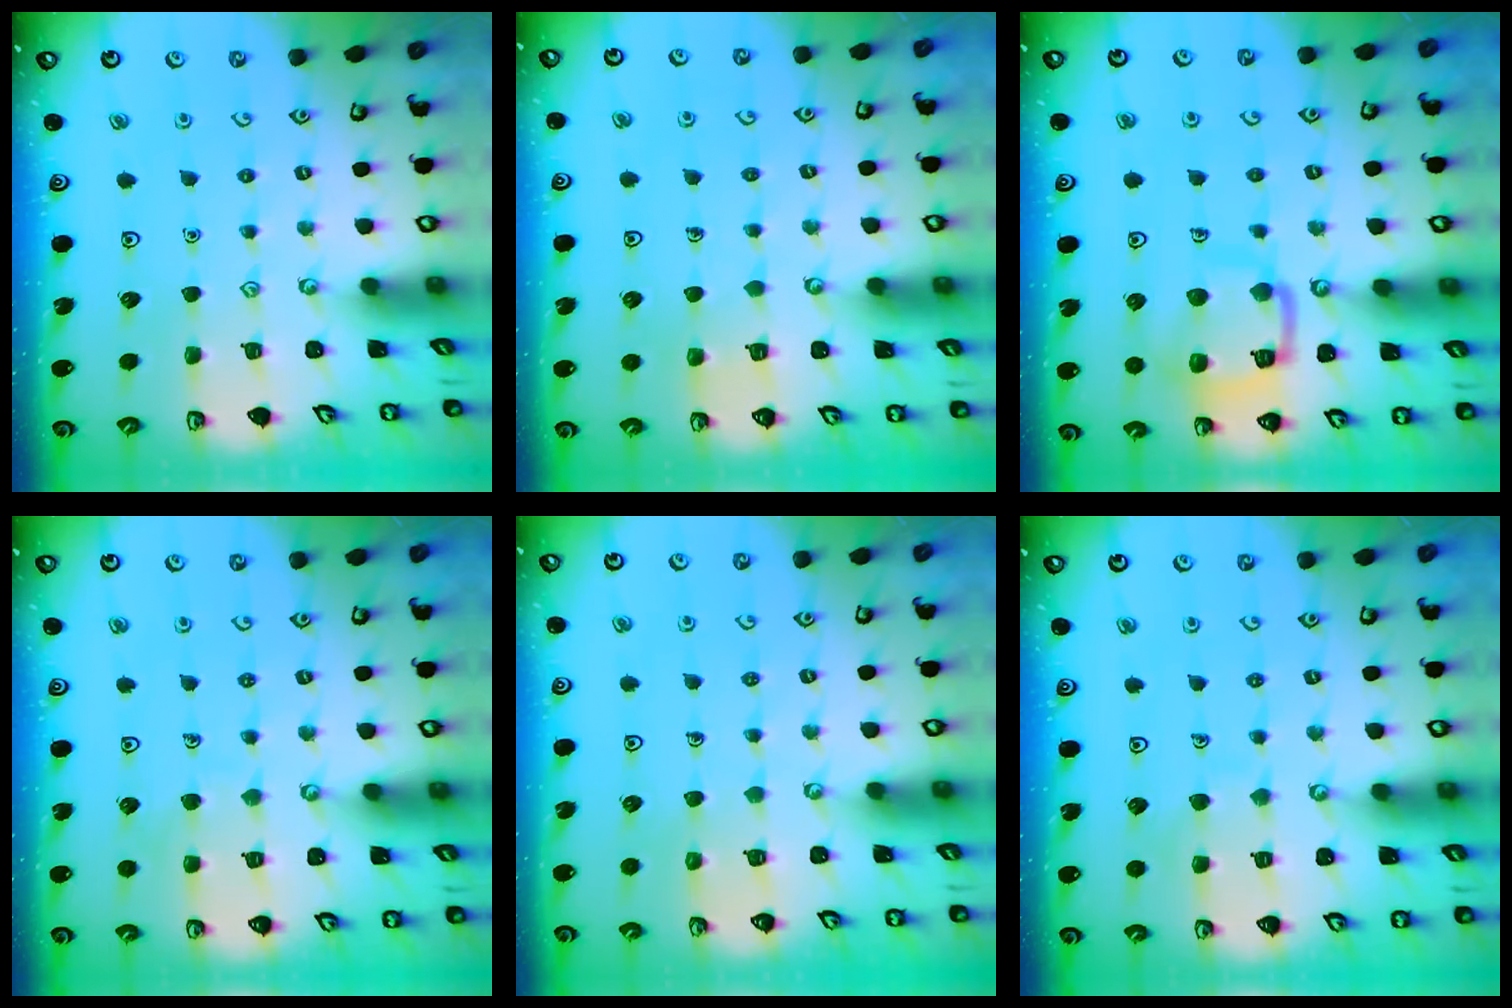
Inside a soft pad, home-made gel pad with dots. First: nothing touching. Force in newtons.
{"total": 2.2, "press": 2.2, "slide": 0.0}
{"total": 13.2, "press": 13.2, "slide": 1.4}
{"total": 5.5, "press": 5.5, "slide": 0.5}
{"total": 4.7, "press": 4.6, "slide": 0.4}
{"total": 5.8, "press": 5.7, "slide": 0.6}